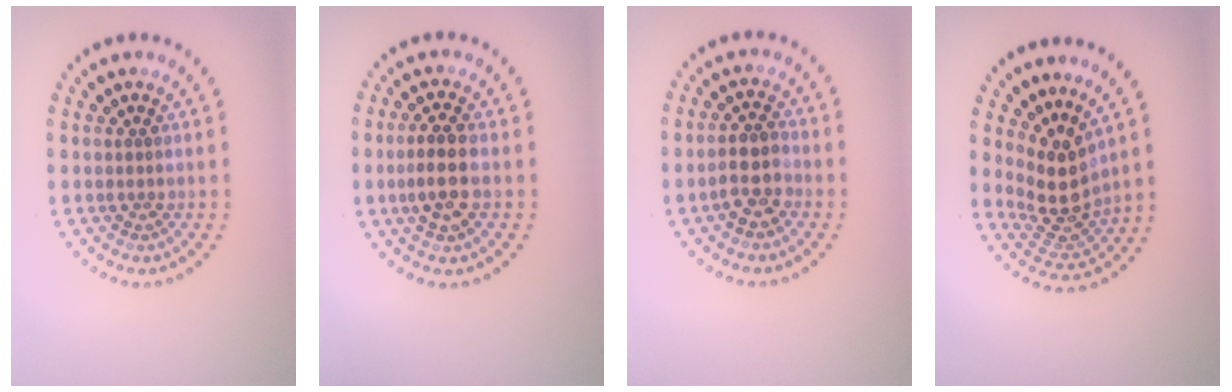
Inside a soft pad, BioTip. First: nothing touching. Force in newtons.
{"total": 3.1, "press": 3.1, "slide": 0.7}
{"total": 2.8, "press": 2.6, "slide": 0.8}
{"total": 4.0, "press": 3.0, "slide": 2.7}